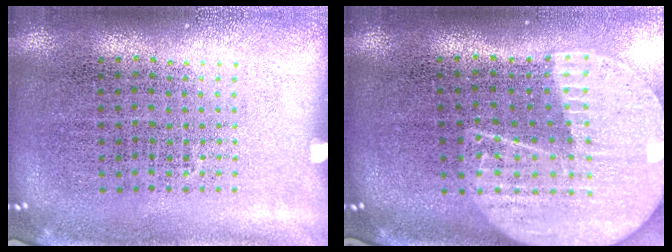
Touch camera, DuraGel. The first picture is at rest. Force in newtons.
{"total": 2.3, "press": 2.0, "slide": 1.1}